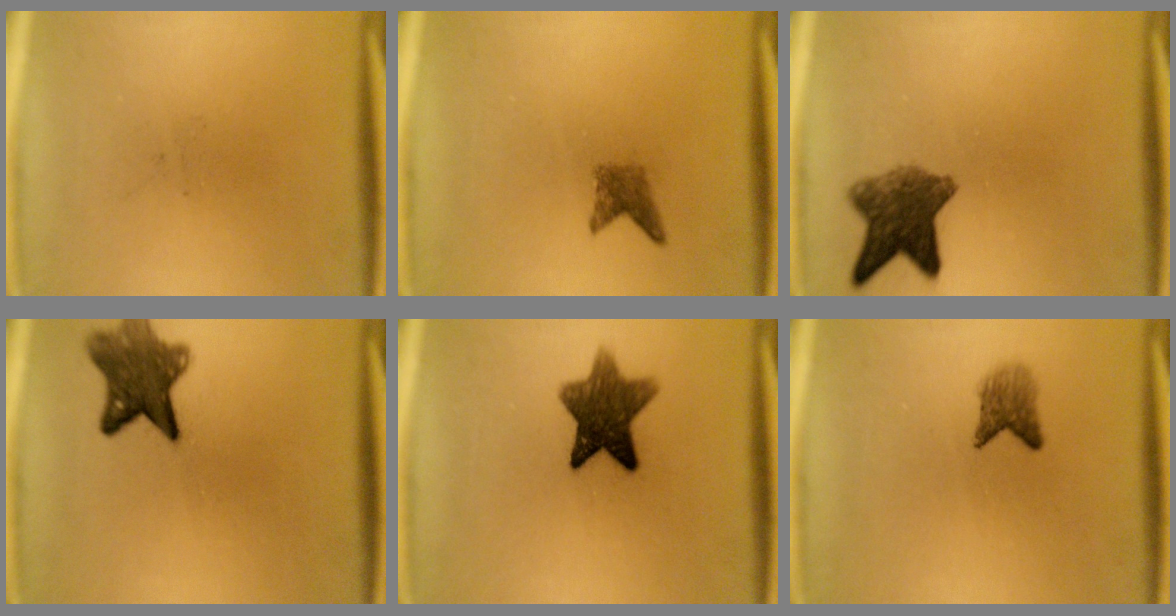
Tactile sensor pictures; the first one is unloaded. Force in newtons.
{"total": 2.0}
{"total": 7.4}
{"total": 8.1}
{"total": 9.8}
{"total": 2.8}